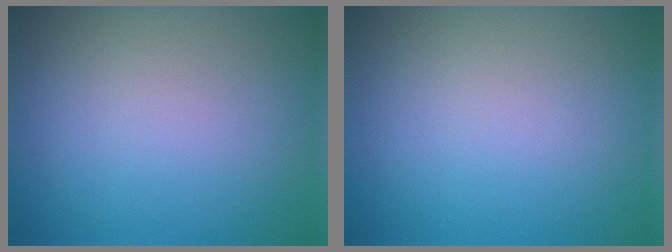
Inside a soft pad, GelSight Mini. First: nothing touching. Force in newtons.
{"total": 0.0}